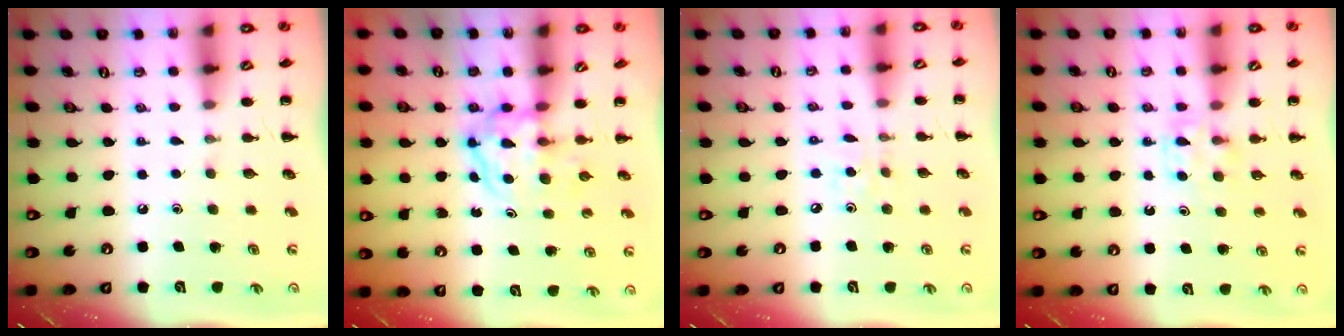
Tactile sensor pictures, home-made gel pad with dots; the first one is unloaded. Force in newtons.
{"total": 3.8, "press": 3.8, "slide": 0.4}
{"total": 2.1, "press": 2.1, "slide": 0.6}
{"total": 4.2, "press": 4.0, "slide": 1.3}